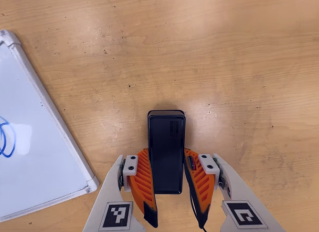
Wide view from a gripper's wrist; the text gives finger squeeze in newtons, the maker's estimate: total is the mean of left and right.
{"total": 5.8, "left": 4.3, "right": 7.2}